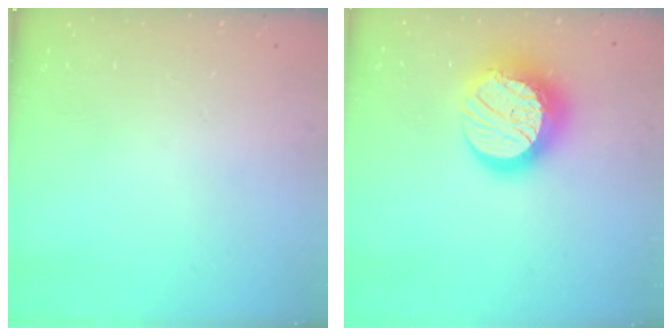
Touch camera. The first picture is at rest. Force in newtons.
{"total": 17.8, "press": 17.8, "slide": 1.2}